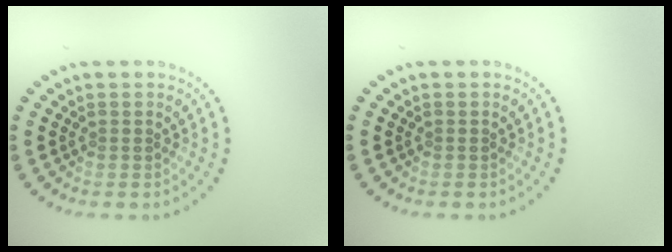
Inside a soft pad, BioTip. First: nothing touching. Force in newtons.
{"total": 0.0}